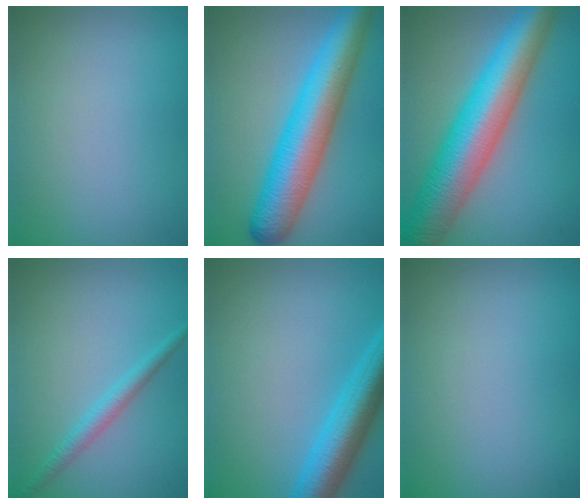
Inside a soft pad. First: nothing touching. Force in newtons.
{"total": 9.2, "press": 9.2, "slide": 0.1}
{"total": 11.2, "press": 11.2, "slide": 0.4}
{"total": 1.9, "press": 1.9, "slide": 0.0}
{"total": 6.3, "press": 6.3, "slide": 0.3}
{"total": 0.0}